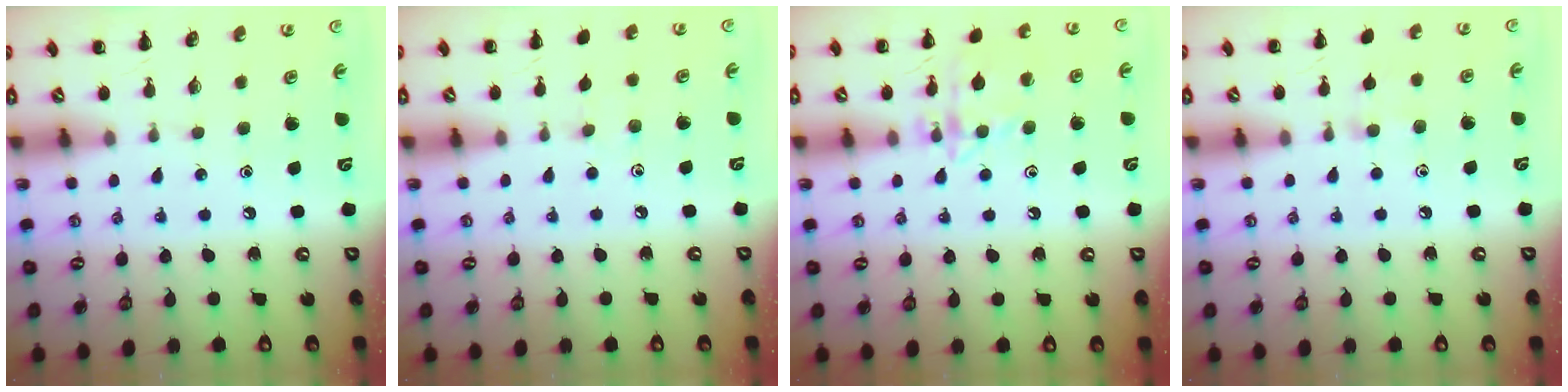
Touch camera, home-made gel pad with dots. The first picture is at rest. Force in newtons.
{"total": 4.1, "press": 3.7, "slide": 1.7}
{"total": 12.8, "press": 12.8, "slide": 0.6}
{"total": 5.7, "press": 5.4, "slide": 1.9}